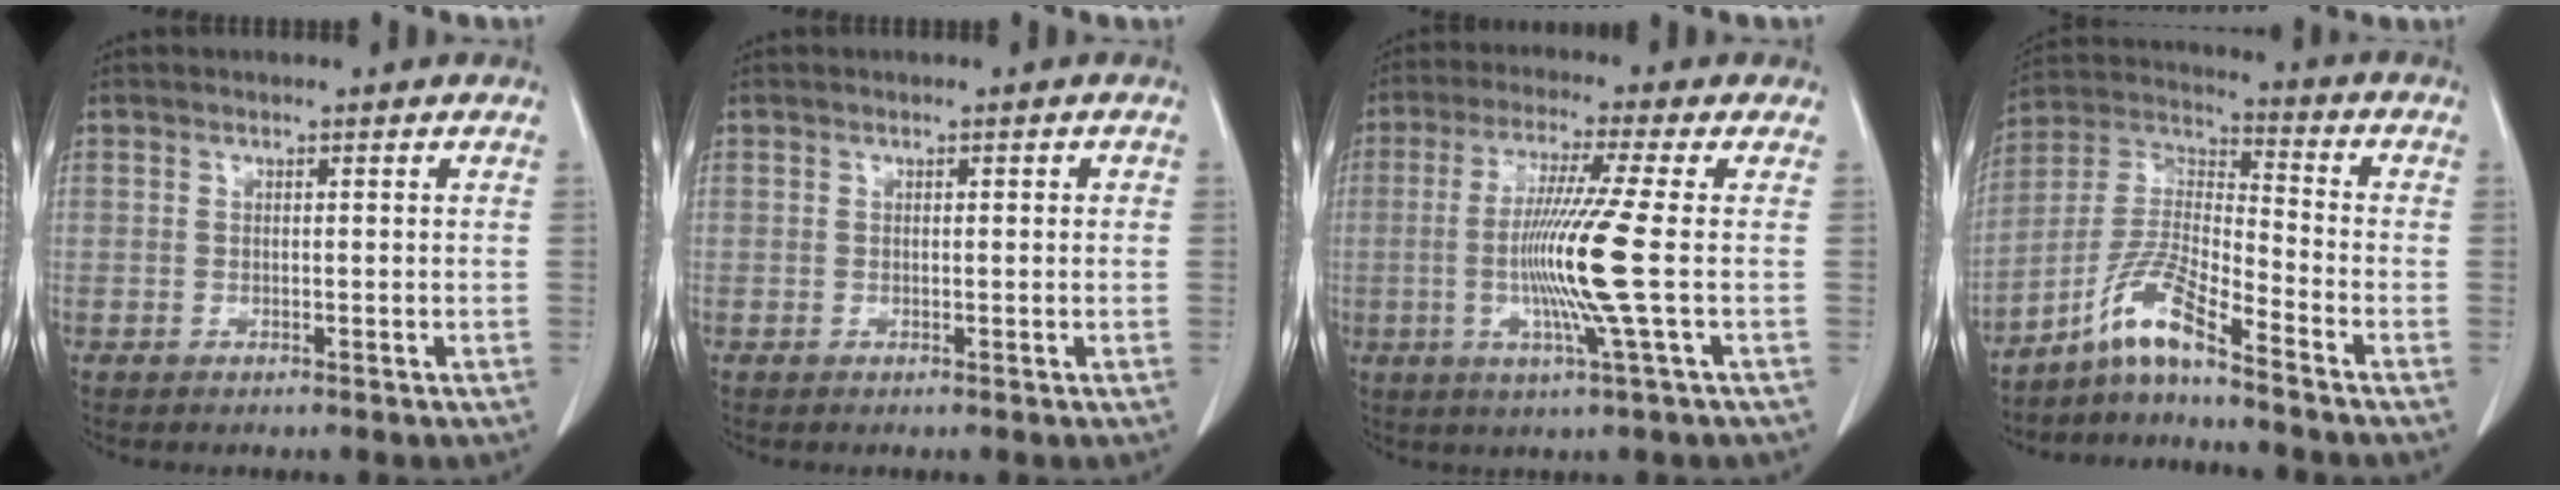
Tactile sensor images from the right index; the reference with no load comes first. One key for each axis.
{"total": 0.8, "fx": 0.1, "fy": 0.4, "fz": 0.7, "tx": -0.010, "ty": 0.008, "tz": 0.004}
{"total": 10.7, "fx": -1.2, "fy": -2.2, "fz": 10.5, "tx": -0.210, "ty": -0.019, "tz": -0.024}
{"total": 8.7, "fx": -6.9, "fy": -0.3, "fz": 5.4, "tx": -0.120, "ty": 0.007, "tz": -0.135}